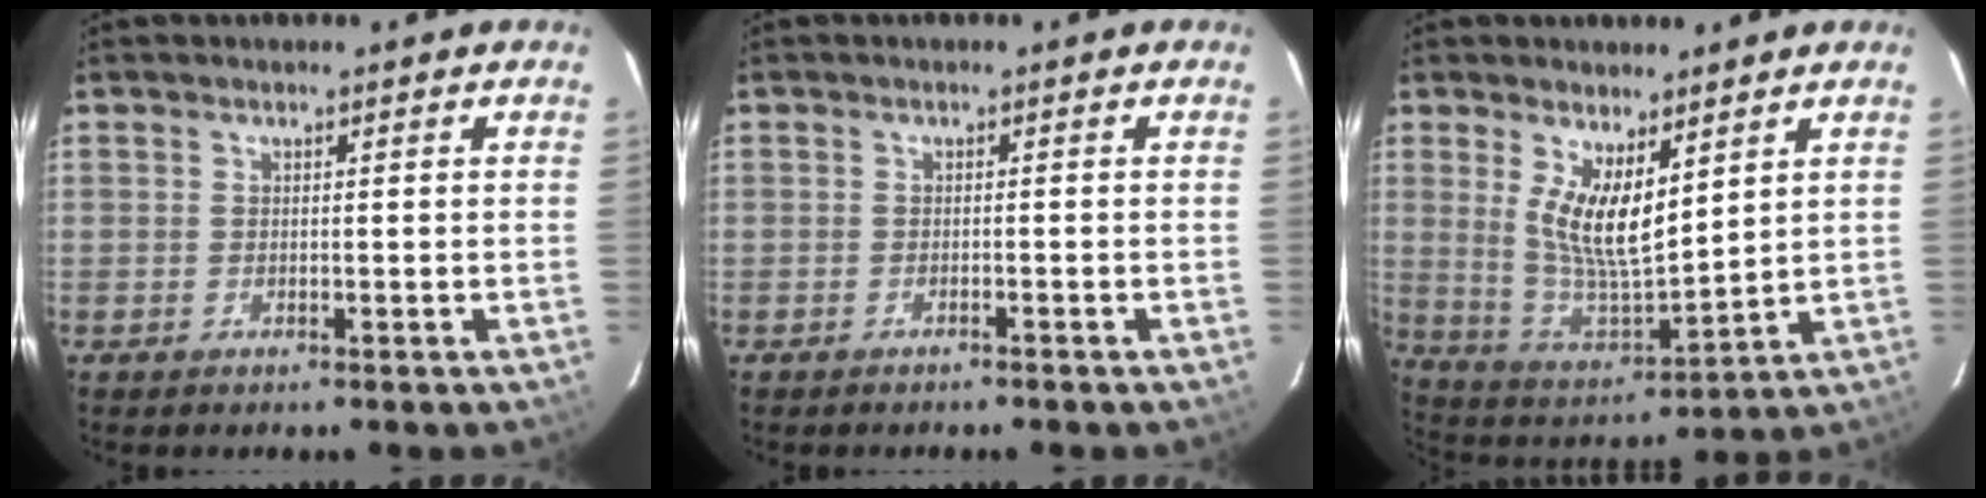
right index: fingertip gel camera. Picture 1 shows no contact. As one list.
[{"total": 1.1, "force": [-1.1, 0.2, 0.3], "torque": [-0.011, 0.002, -0.016]}, {"total": 11.5, "force": [4.9, 4.1, 9.5], "torque": [-0.180, -0.014, 0.105]}]